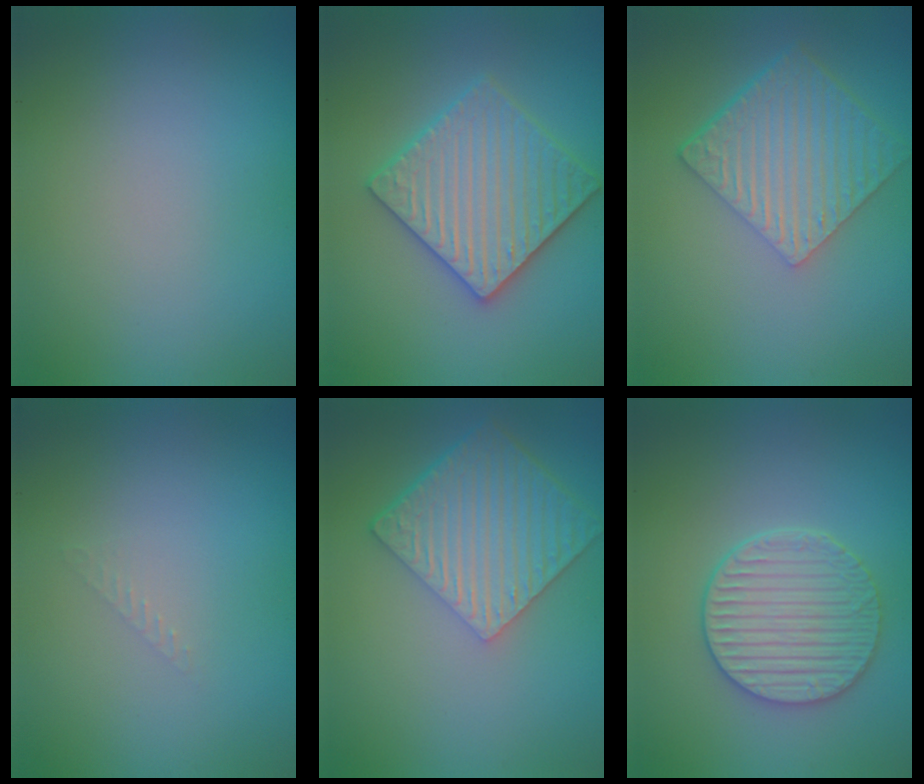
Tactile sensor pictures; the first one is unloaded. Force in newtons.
{"total": 5.9, "press": 5.8, "slide": 1.1}
{"total": 6.5, "press": 4.5, "slide": 4.7}
{"total": 0.8, "press": 0.7, "slide": 0.2}
{"total": 6.4, "press": 4.6, "slide": 4.5}
{"total": 4.6, "press": 4.0, "slide": 2.2}